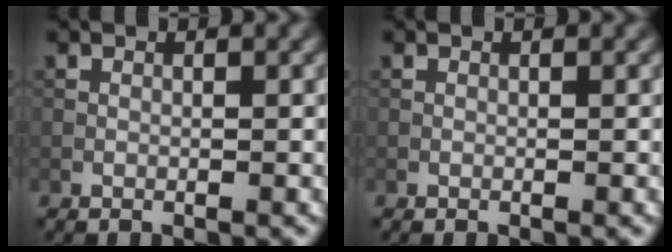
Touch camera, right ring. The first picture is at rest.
{"total": 0.0}